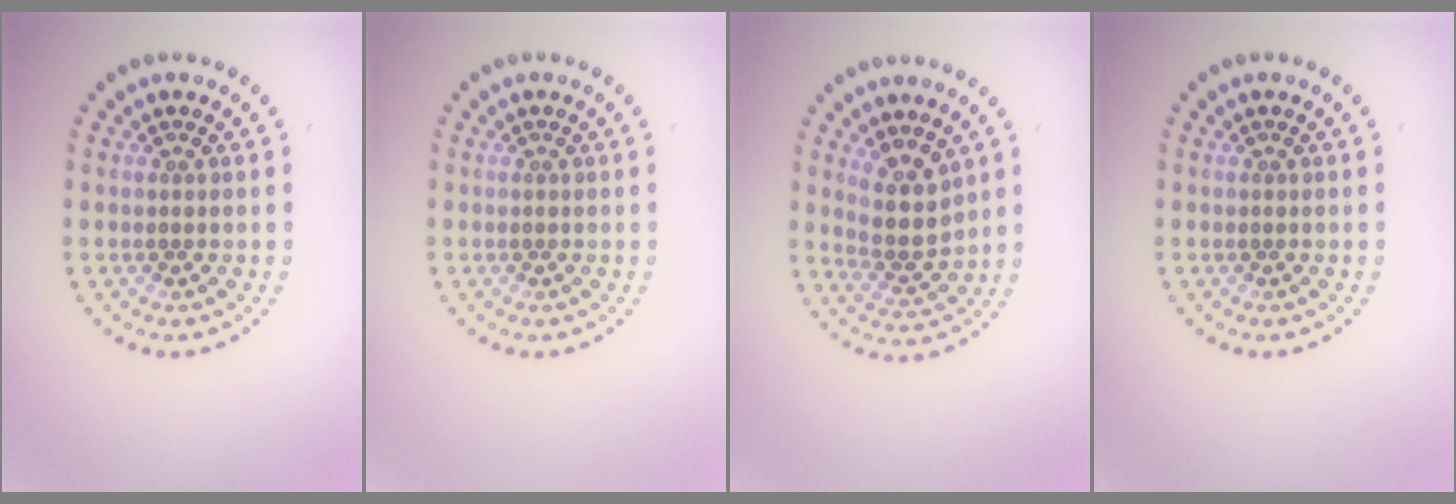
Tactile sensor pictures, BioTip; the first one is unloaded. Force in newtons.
{"total": 0.0}
{"total": 4.0, "press": 3.7, "slide": 1.5}
{"total": 0.0}